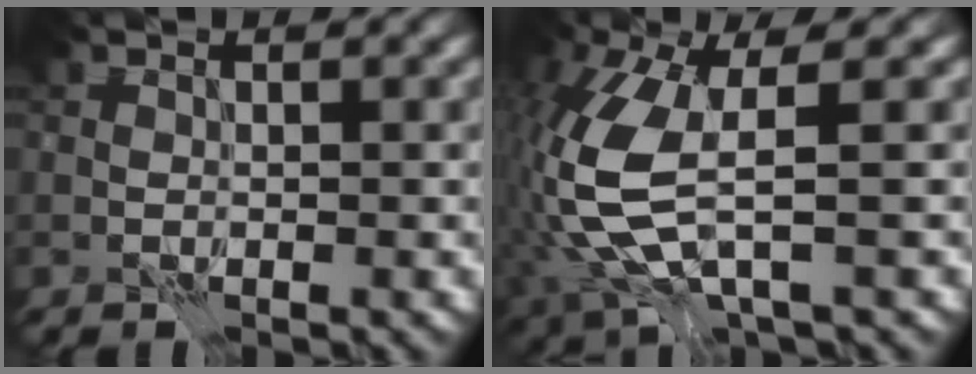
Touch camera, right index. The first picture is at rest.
{"total": 8.9, "force": [-0.4, 3.9, 8.0], "torque": [-0.211, -0.018, -0.004]}